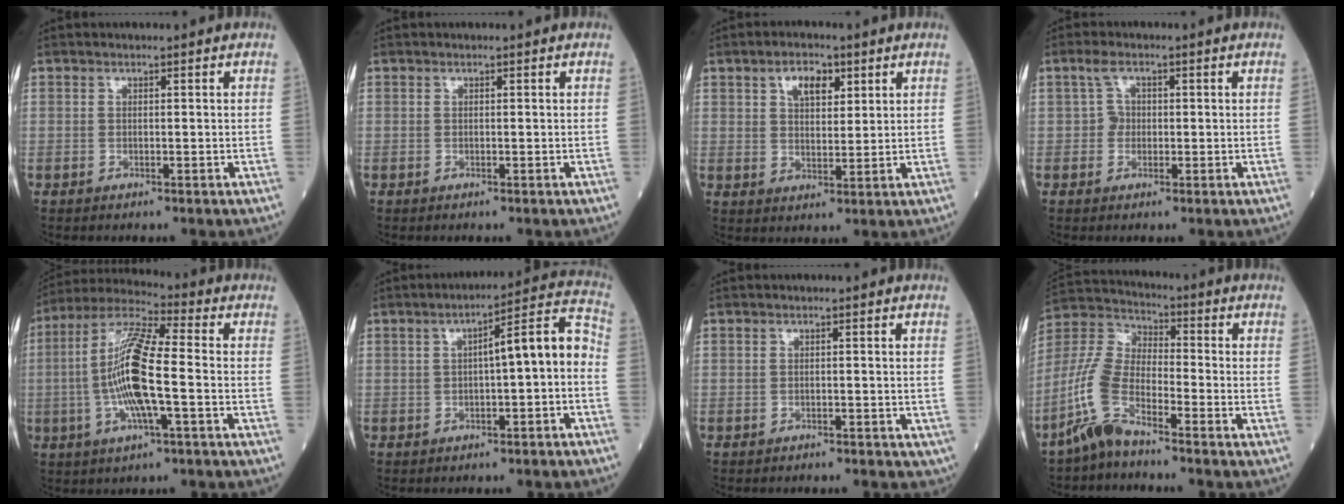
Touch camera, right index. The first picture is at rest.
{"total": 0.0}
{"total": 5.1, "force": [2.6, 2.6, 3.5], "torque": [-0.063, 0.008, 0.047]}
{"total": 1.9, "force": [0.2, 1.7, 1.0], "torque": [-0.017, 0.010, 0.003]}
{"total": 13.2, "force": [-1.8, 1.5, 12.9], "torque": [-0.262, 0.003, -0.037]}
{"total": 7.8, "force": [-0.6, 1.2, 7.7], "torque": [-0.104, 0.032, -0.010]}
{"total": 1.6, "force": [-1.3, 0.7, 0.7], "torque": [-0.015, -0.002, -0.009]}
{"total": 8.8, "force": [-5.7, 2.8, 6.0], "torque": [-0.156, -0.002, -0.127]}